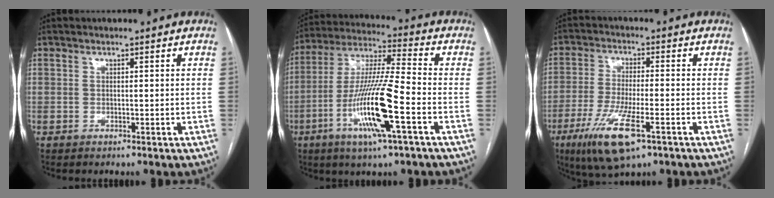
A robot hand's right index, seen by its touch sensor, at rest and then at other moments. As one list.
[{"total": 15.6, "force": [-5.5, 0.5, 14.6], "torque": [-0.293, -0.012, -0.104]}, {"total": 11.3, "force": [-5.7, 2.1, 9.5], "torque": [-0.193, -0.029, -0.096]}]